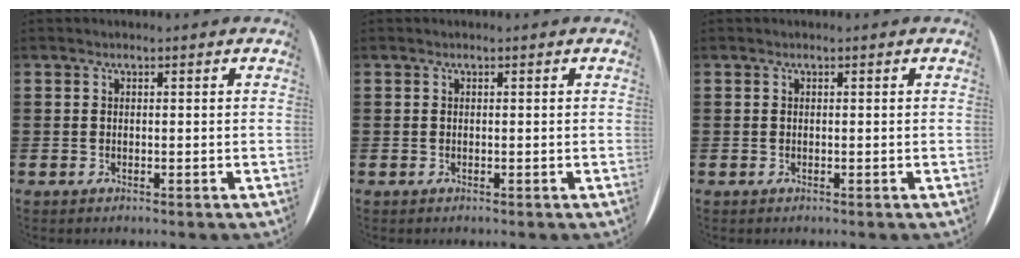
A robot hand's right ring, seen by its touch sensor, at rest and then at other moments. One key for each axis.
{"total": 0.0}
{"total": 0.0}